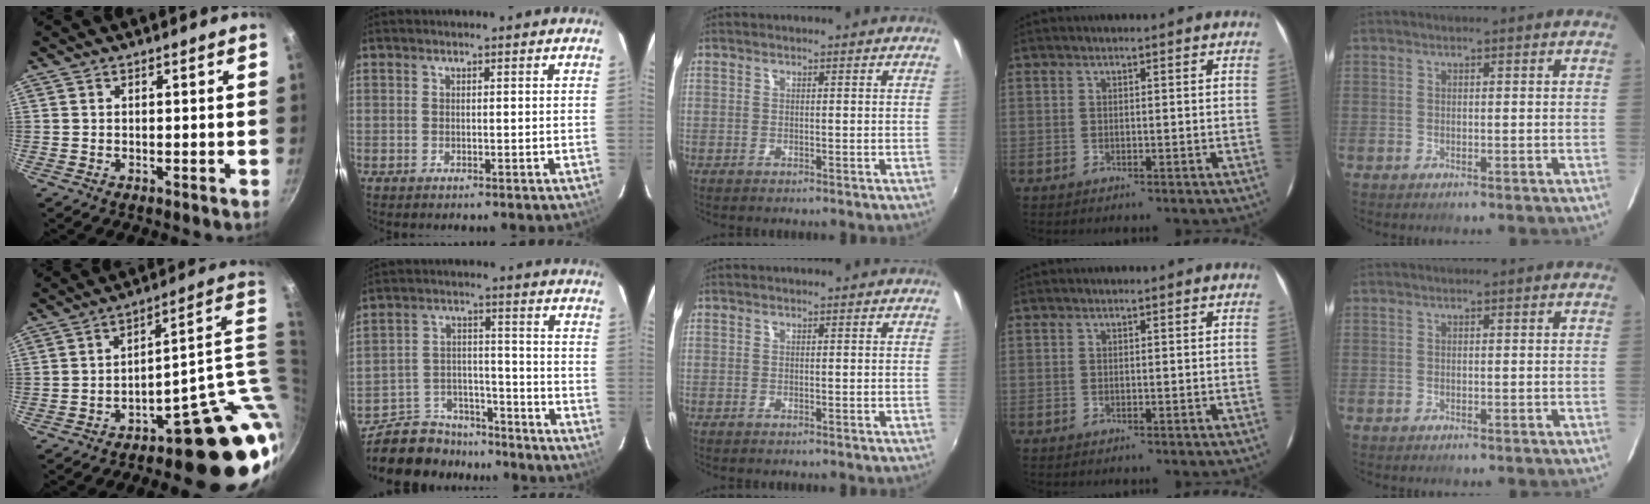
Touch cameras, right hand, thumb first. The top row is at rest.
{"thumb": {"total": 17.1, "force": [-3.1, 6.7, 15.5], "torque": [-0.124, 0.028, -0.038]}, "index": {"total": 16.2, "force": [-13.8, 7.5, 4.3], "torque": [-0.113, 0.031, -0.203]}}